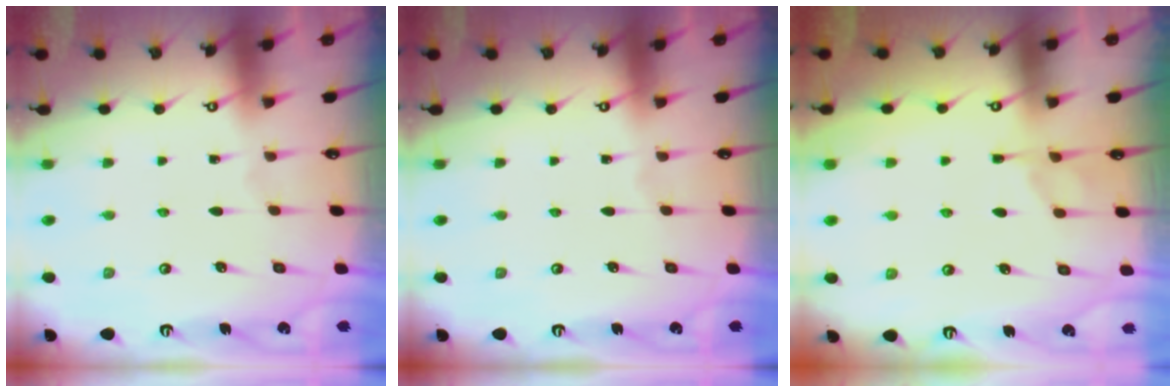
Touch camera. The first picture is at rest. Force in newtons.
{"total": 0.0}
{"total": 0.9, "press": 0.1, "slide": 0.9}